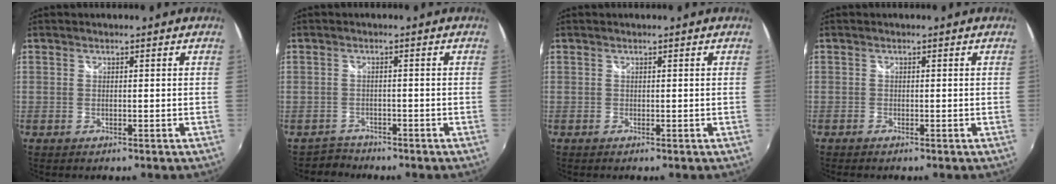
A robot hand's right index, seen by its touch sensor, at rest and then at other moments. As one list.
[{"total": 2.6, "force": [-2.0, 1.5, -0.8], "torque": [0.009, 0.011, -0.037]}, {"total": 0.0}, {"total": 0.6, "force": [-0.6, 0.2, 0.2], "torque": [-0.006, -0.001, -0.012]}]